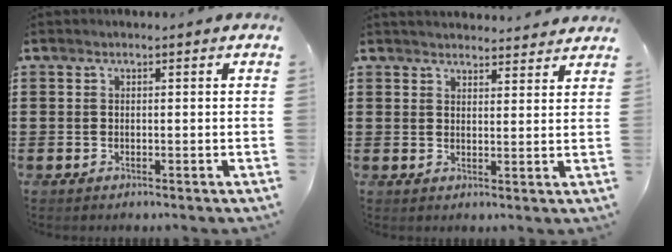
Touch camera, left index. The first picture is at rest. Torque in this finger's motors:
{"motor_torque": [2.14, 0.00, -0.56, -0.02]}